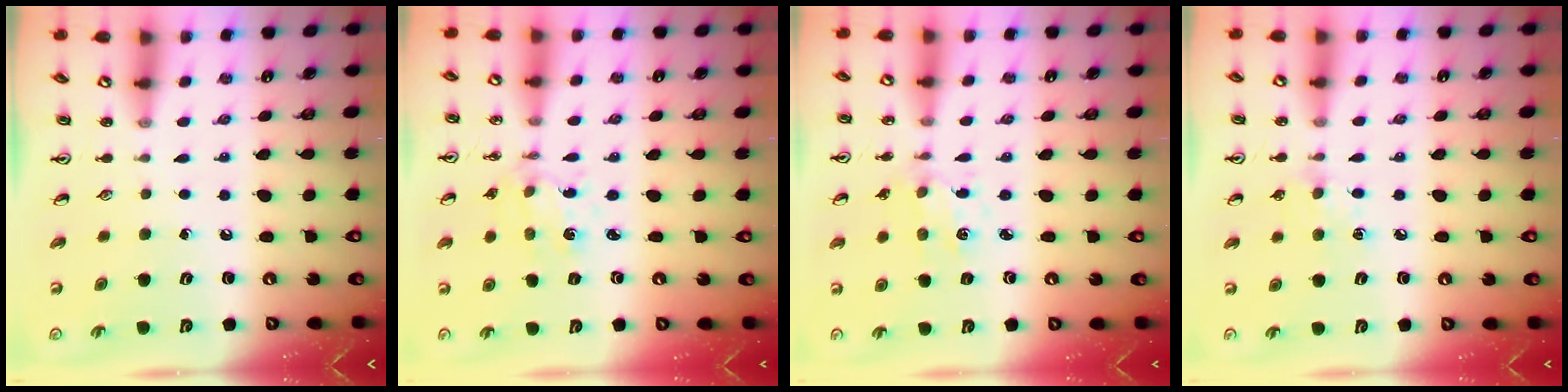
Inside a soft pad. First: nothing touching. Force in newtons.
{"total": 2.7, "press": 2.7, "slide": 0.3}
{"total": 1.6, "press": 1.6, "slide": 0.3}
{"total": 6.2, "press": 6.1, "slide": 0.9}